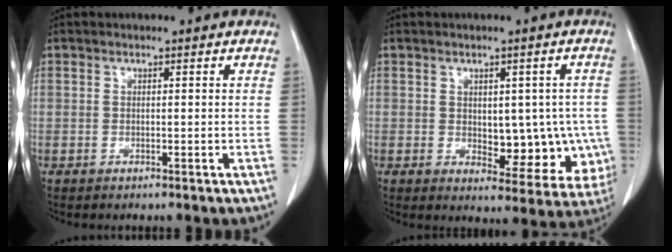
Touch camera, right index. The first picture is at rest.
{"total": 9.9, "force": [-1.0, 5.5, 8.1], "torque": [-0.084, 0.007, 0.007]}